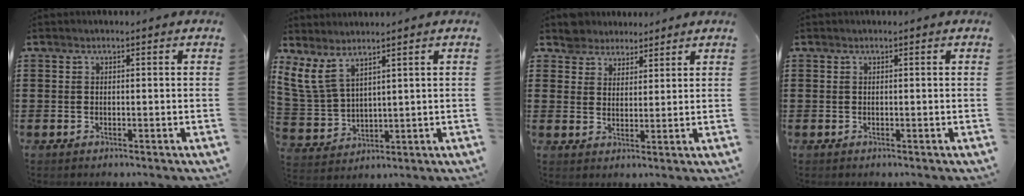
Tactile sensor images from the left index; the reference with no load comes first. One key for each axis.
{"total": 6.3, "fx": 4.2, "fy": 2.8, "fz": 3.7, "tx": -0.102, "ty": -0.010, "tz": 0.076}
{"total": 3.8, "fx": 3.0, "fy": 2.1, "fz": -0.8, "tx": -0.004, "ty": 0.001, "tz": 0.058}
{"total": 0.0}